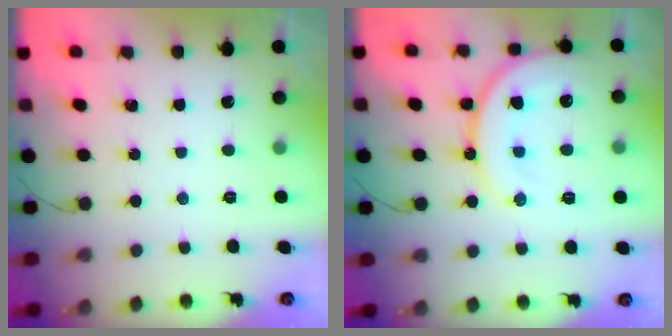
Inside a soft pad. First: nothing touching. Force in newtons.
{"total": 15.7, "press": 15.6, "slide": 2.0}